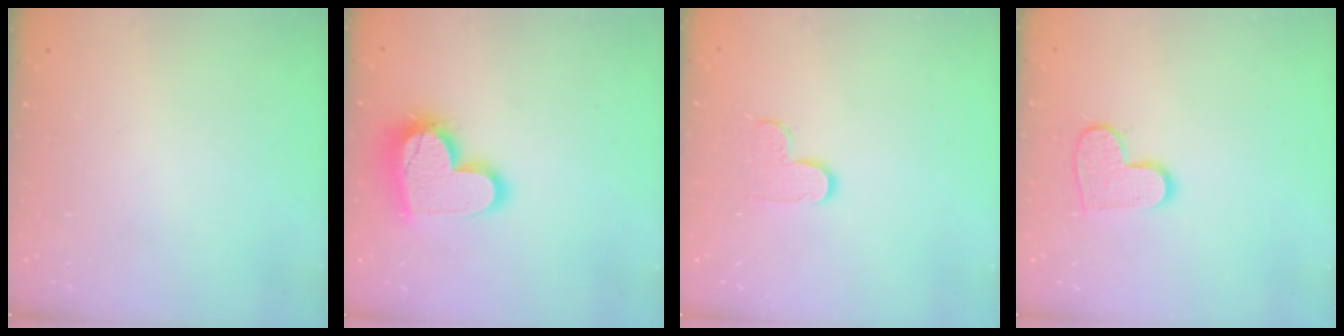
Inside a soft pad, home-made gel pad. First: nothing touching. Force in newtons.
{"total": 17.4, "press": 17.3, "slide": 1.3}
{"total": 6.1, "press": 6.1, "slide": 0.4}
{"total": 10.0, "press": 10.0, "slide": 0.9}